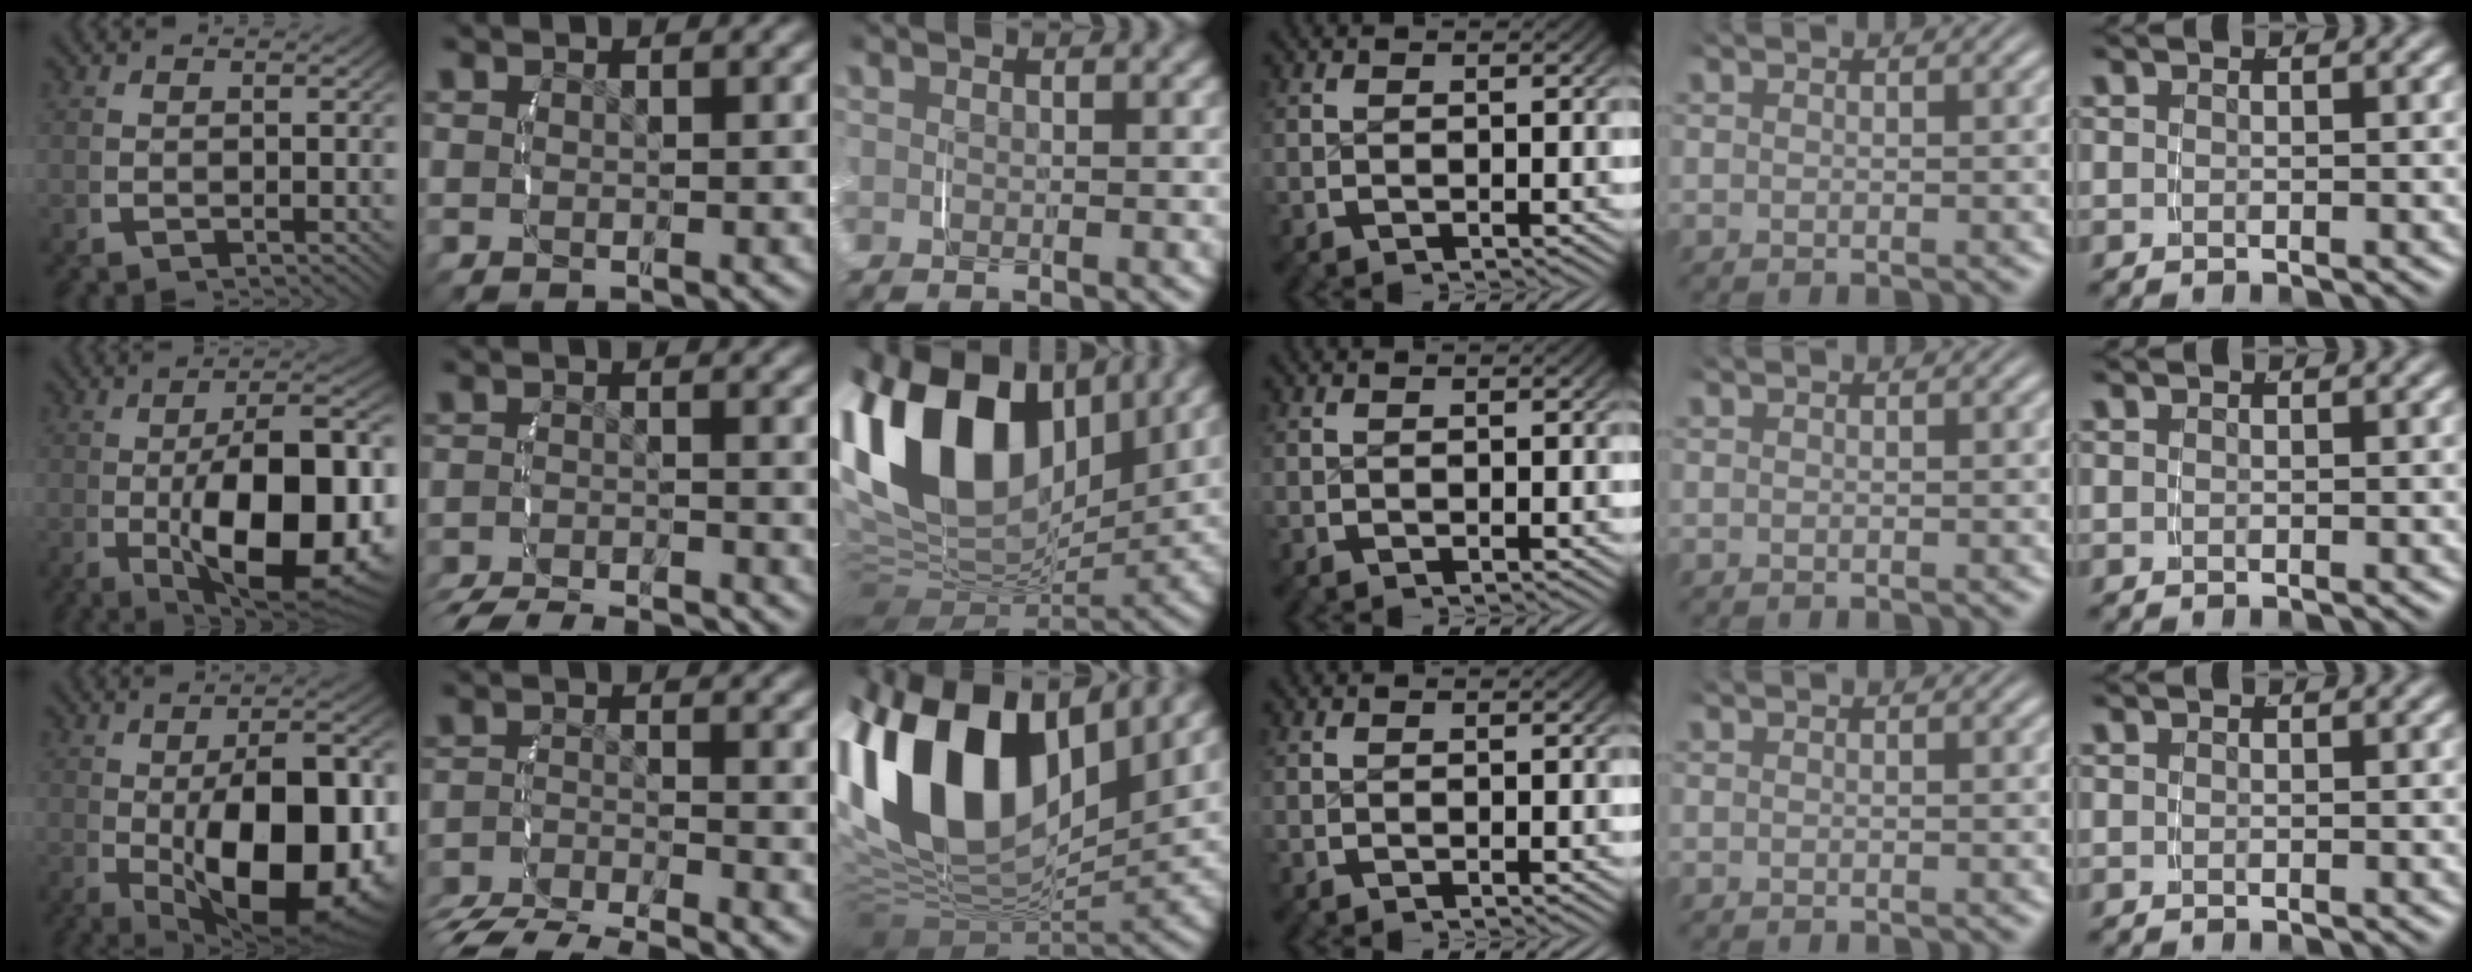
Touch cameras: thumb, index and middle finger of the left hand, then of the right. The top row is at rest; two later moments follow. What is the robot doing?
{"motion": "grasp_and_lifting", "object": "velcro strap"}